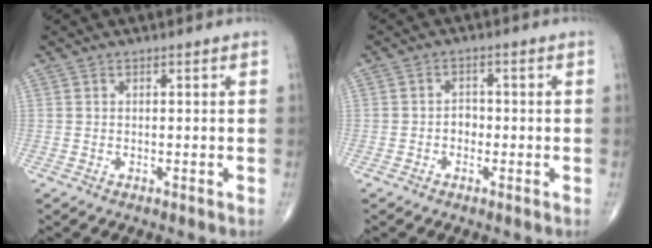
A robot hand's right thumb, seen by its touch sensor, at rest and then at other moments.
{"total": 2.2, "force": [-0.7, 1.7, 1.1], "torque": [-0.003, 0.008, -0.017]}